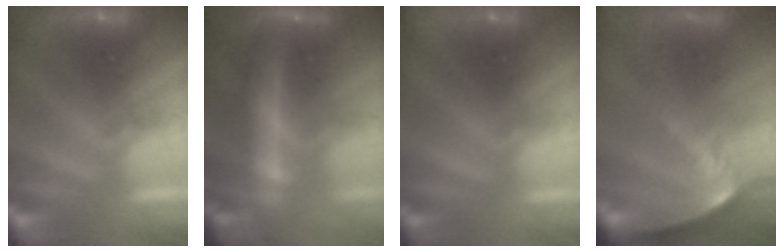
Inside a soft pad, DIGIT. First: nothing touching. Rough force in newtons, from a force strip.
{"total": 8.8}
{"total": 2.4}
{"total": 10.4}